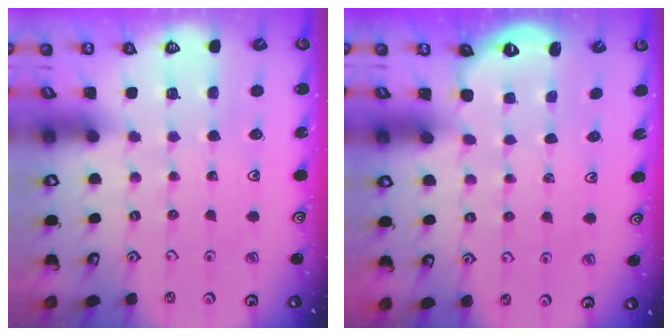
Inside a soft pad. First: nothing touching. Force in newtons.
{"total": 1.8, "press": 1.1, "slide": 1.4}